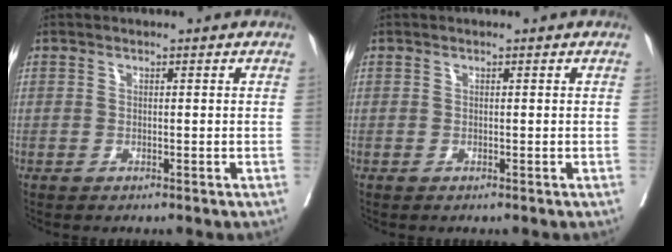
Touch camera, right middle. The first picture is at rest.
{"total": 0.0}